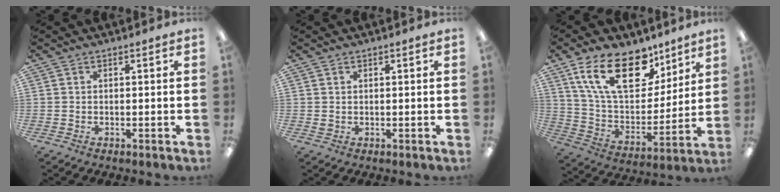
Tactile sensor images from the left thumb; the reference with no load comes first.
{"total": 0.8, "force": [0.4, 0.6, 0.3], "torque": [-0.007, 0.004, 0.006]}
{"total": 21.8, "force": [12.7, 11.5, 13.5], "torque": [-0.246, -0.051, 0.227]}